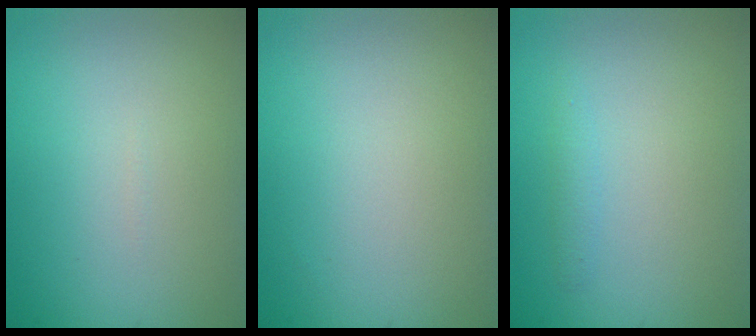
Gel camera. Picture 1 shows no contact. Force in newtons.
{"total": 0.0}
{"total": 0.8, "press": 0.8, "slide": 0.1}